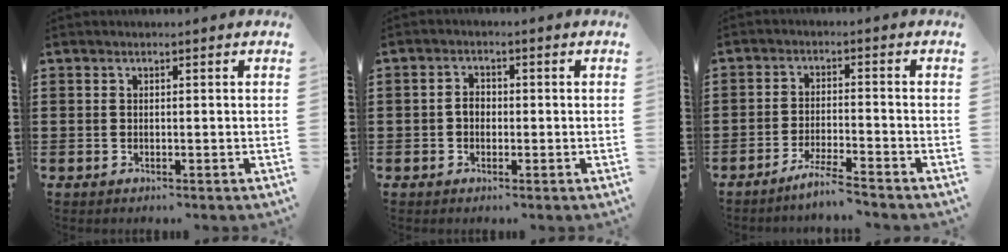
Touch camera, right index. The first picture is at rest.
{"total": 2.1, "force": [-0.4, 1.5, 1.5], "torque": [-0.029, 0.004, -0.009]}
{"total": 4.1, "force": [-3.8, -0.5, 1.6], "torque": [-0.035, -0.008, -0.074]}